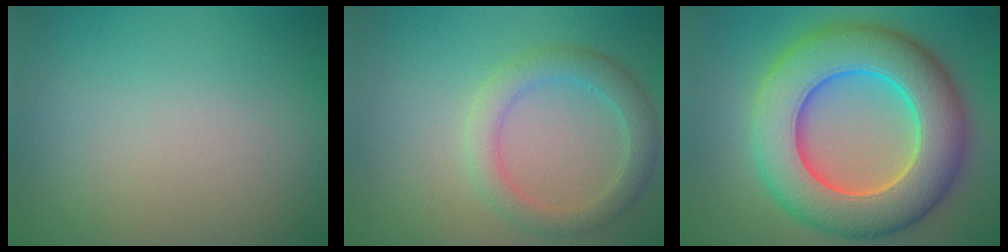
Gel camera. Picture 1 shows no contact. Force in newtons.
{"total": 3.3, "press": 3.3, "slide": 0.2}
{"total": 12.3, "press": 12.3, "slide": 0.2}